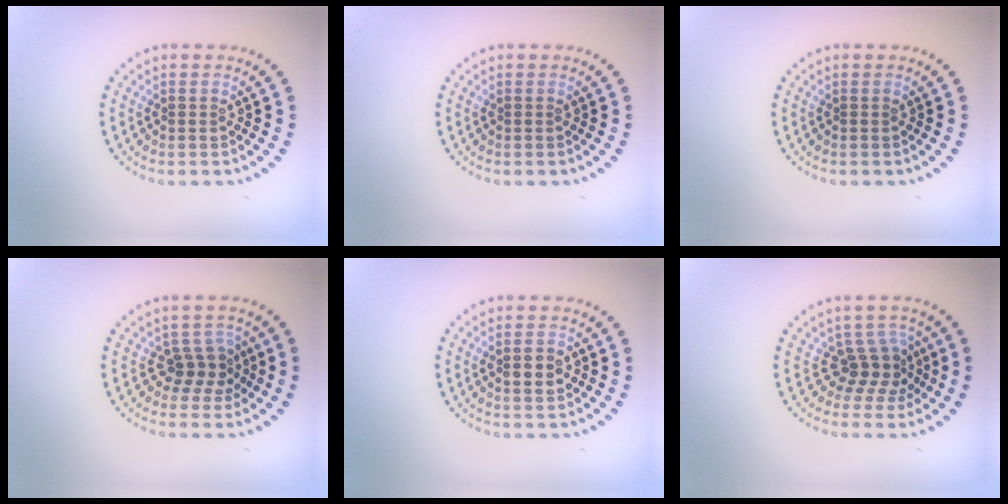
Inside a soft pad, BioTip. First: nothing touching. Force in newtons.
{"total": 0.0}
{"total": 0.0}
{"total": 2.4, "press": 2.1, "slide": 1.2}
{"total": 2.4, "press": 2.4, "slide": 0.1}
{"total": 2.8, "press": 1.9, "slide": 2.1}